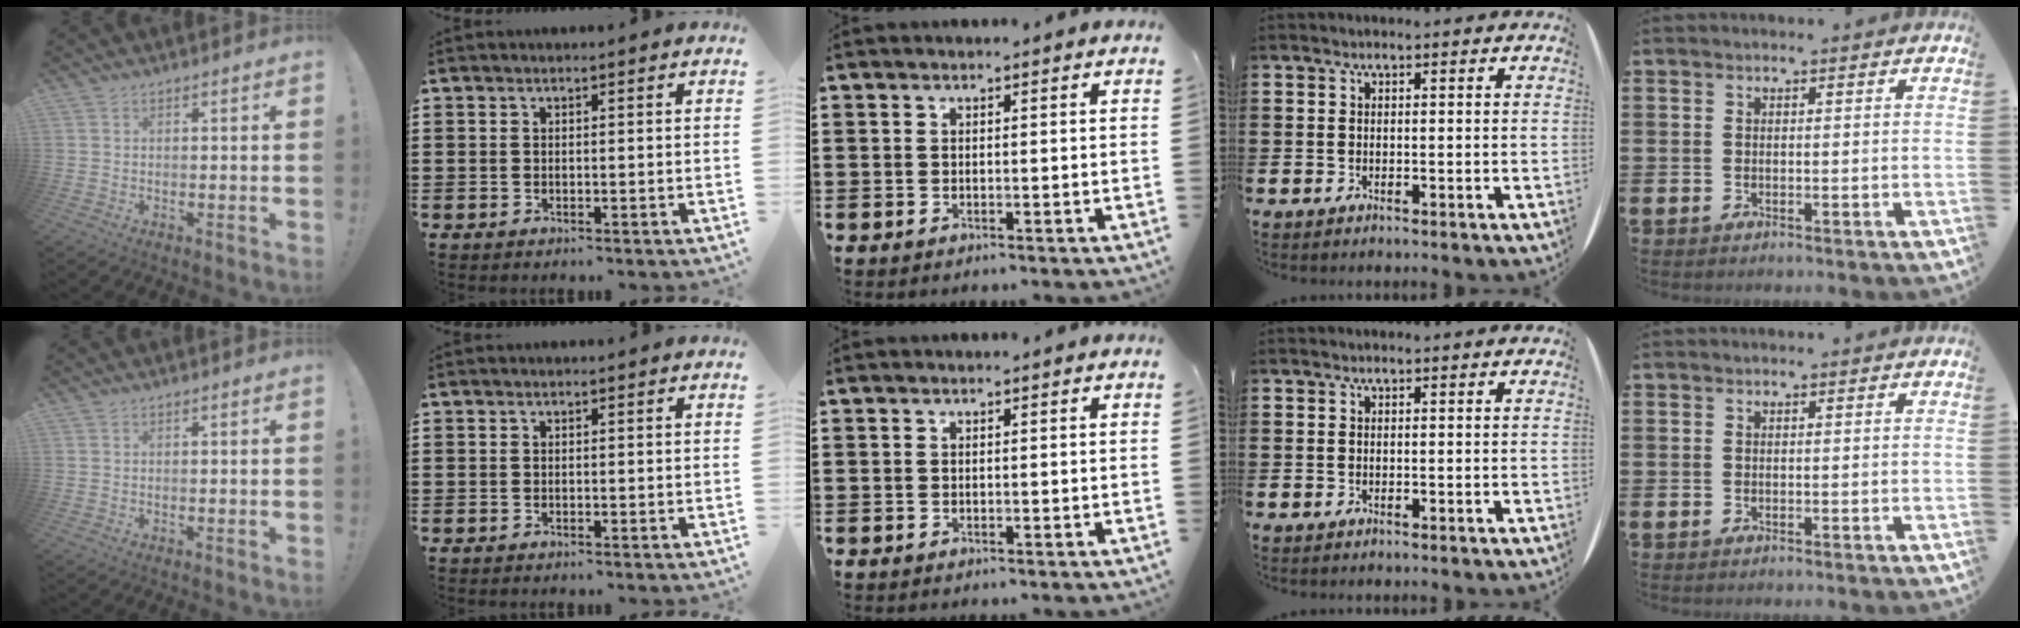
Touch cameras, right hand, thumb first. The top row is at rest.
{}